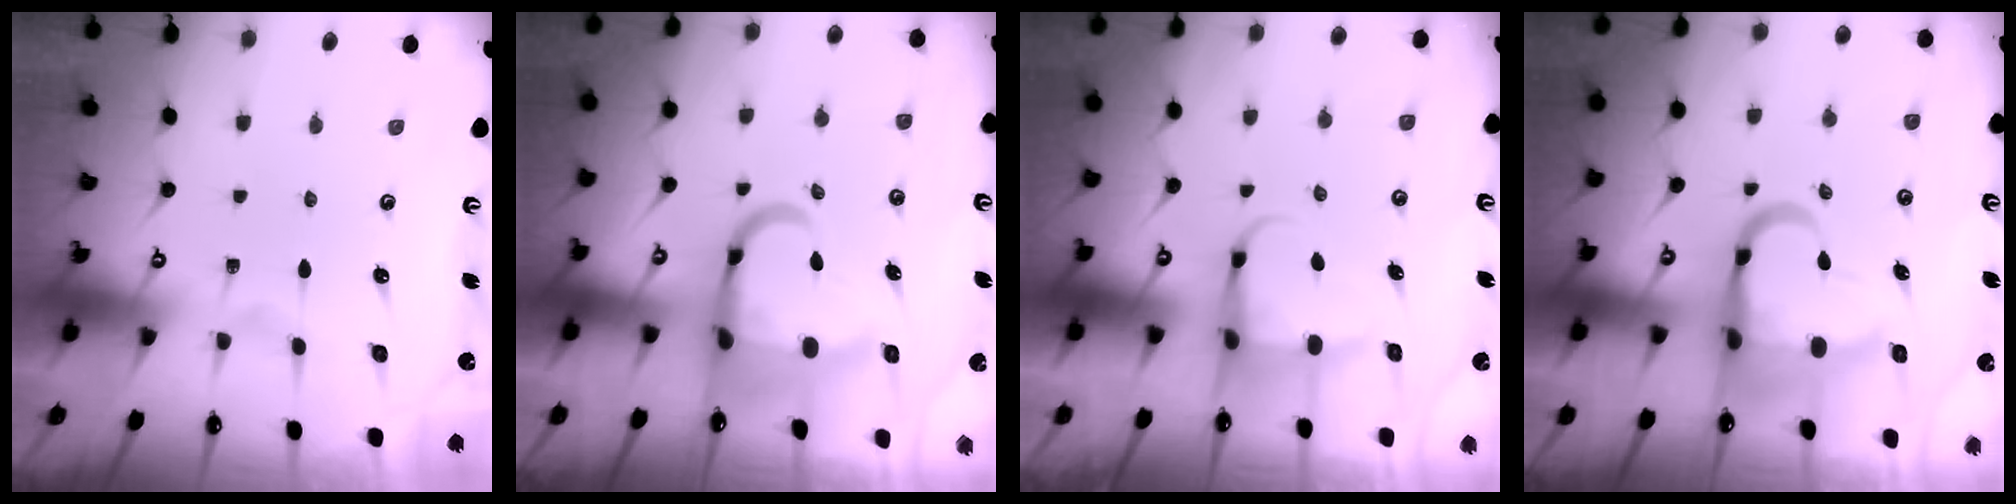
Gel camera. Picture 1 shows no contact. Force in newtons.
{"total": 12.1, "press": 11.9, "slide": 2.5}
{"total": 4.7, "press": 4.6, "slide": 0.5}
{"total": 13.9, "press": 13.3, "slide": 4.0}